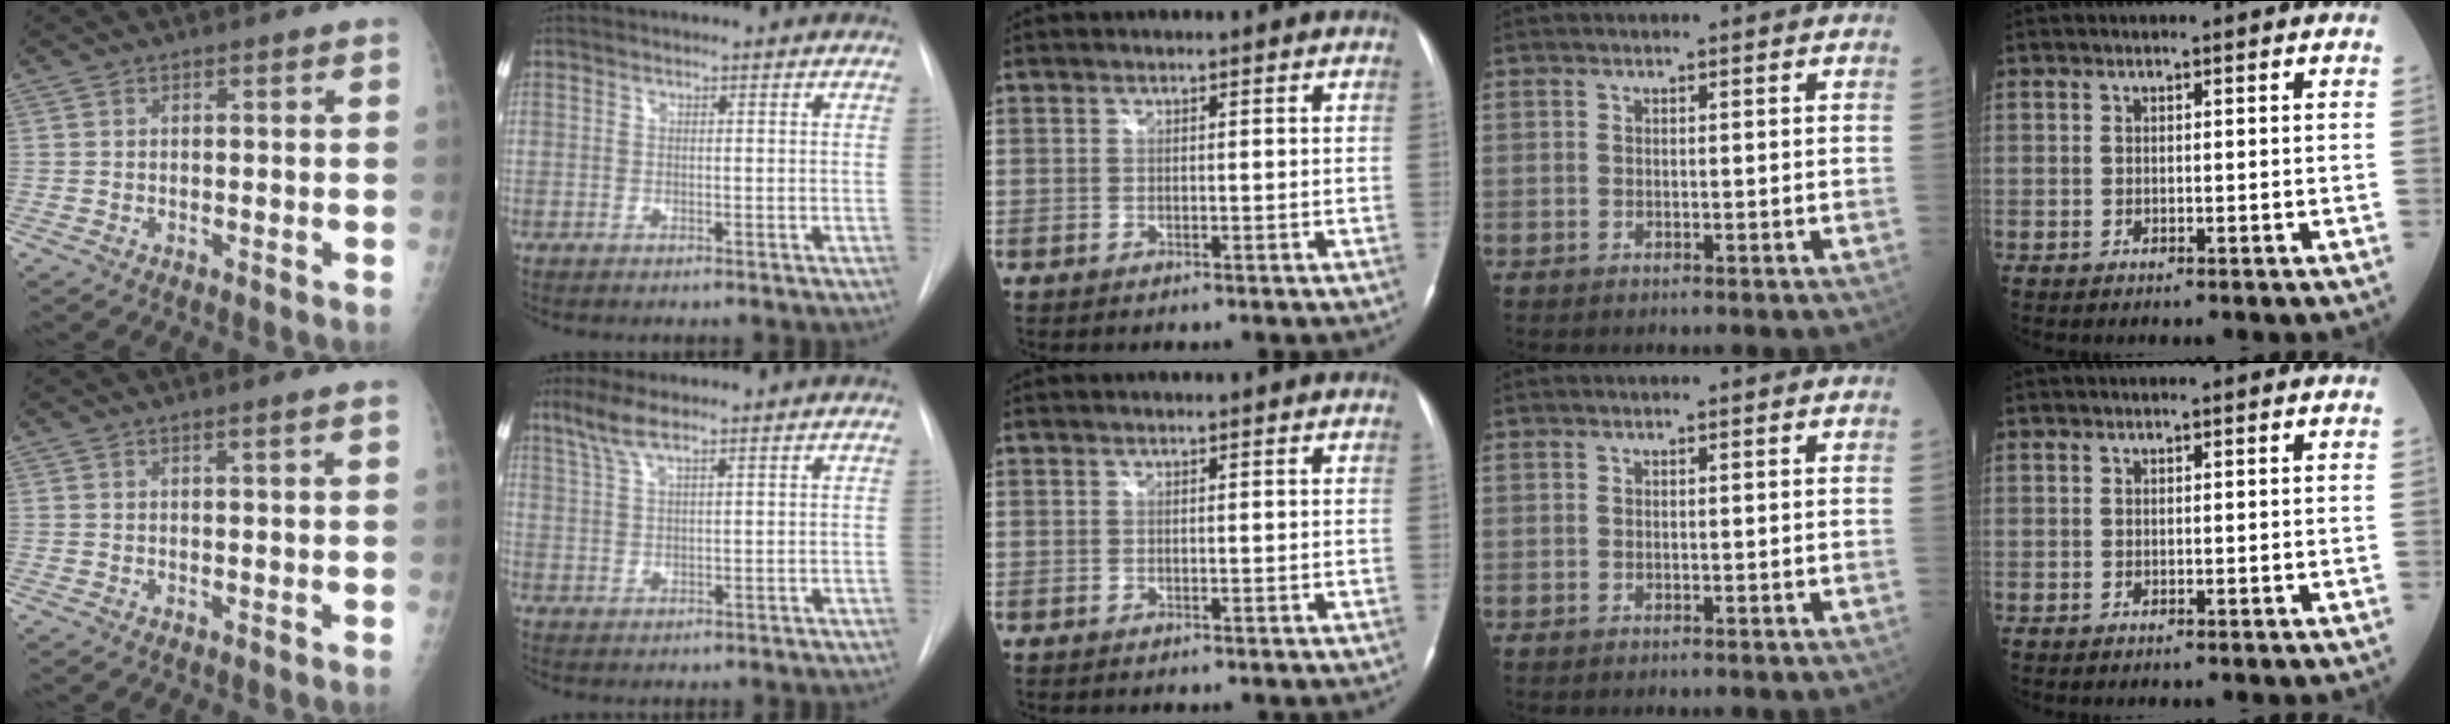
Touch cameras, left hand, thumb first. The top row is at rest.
{"thumb": {"total": 0.9, "force": [0.4, -0.4, 0.7], "torque": [-0.021, -0.003, 0.011]}, "index": {"total": 4.3, "force": [3.2, 0.3, 2.8], "torque": [-0.067, 0.010, 0.069]}}